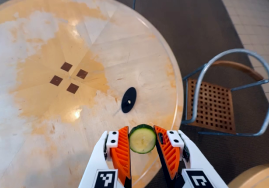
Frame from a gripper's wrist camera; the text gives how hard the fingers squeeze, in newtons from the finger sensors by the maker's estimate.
{"total": 8.9, "left": 9.1, "right": 8.8}